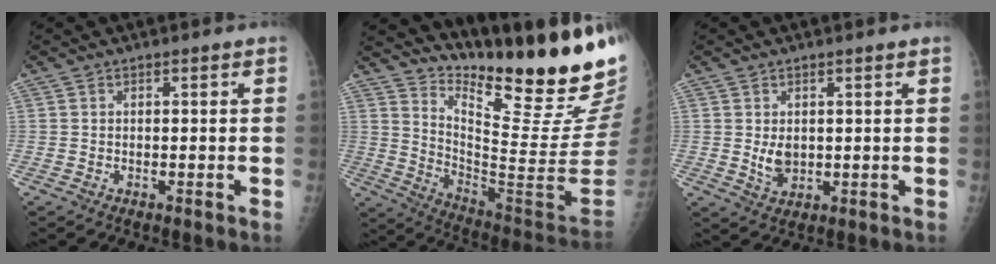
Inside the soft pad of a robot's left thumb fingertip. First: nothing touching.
{"total": 24.0, "force": [19.3, 2.0, 14.1], "torque": [-0.189, -0.169, 0.292]}
{"total": 3.4, "force": [0.6, 2.2, 2.5], "torque": [-0.035, -0.011, 0.019]}